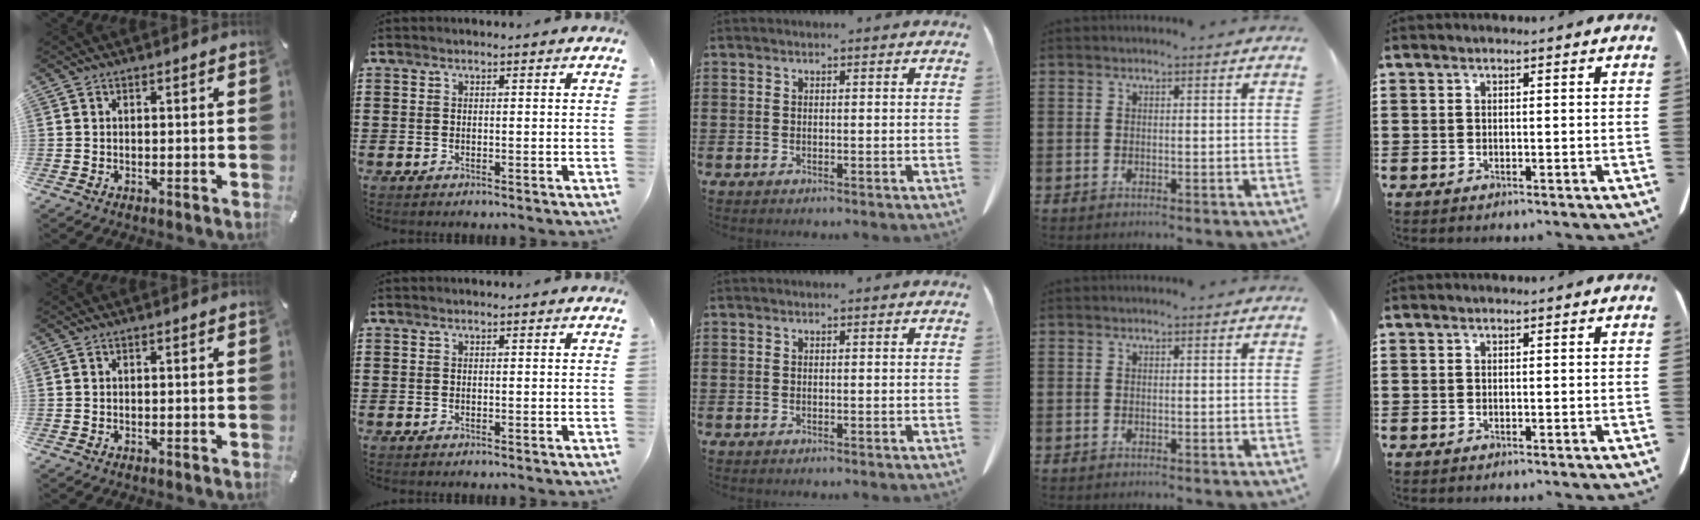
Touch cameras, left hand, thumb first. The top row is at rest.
{}